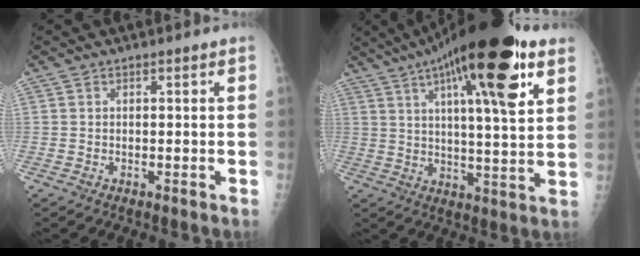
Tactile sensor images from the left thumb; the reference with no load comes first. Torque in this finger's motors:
{"motor_torque": [0.63, 0.86, 1.82, -0.93, 0.56]}